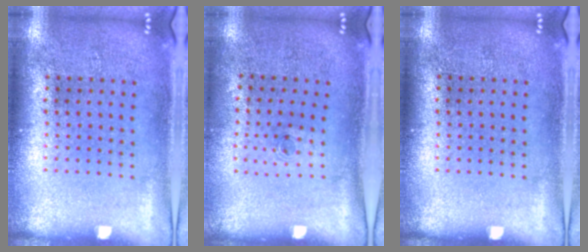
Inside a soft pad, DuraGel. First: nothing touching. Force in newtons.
{"total": 0.6, "press": 0.3, "slide": 0.5}
{"total": 0.0}